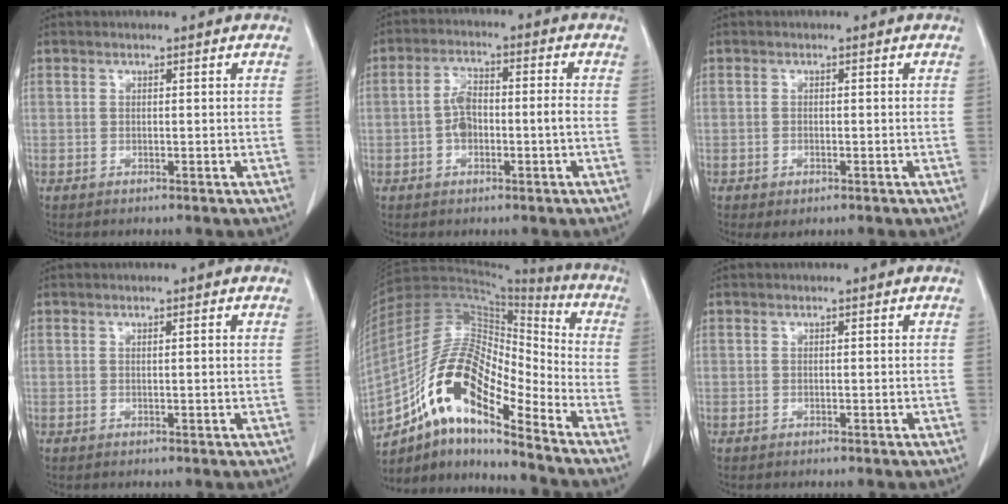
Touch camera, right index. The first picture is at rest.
{"total": 5.4, "force": [-1.2, 2.0, 4.9], "torque": [-0.105, 0.013, -0.022]}
{"total": 1.4, "force": [-0.7, 0.7, 1.0], "torque": [-0.018, -0.002, -0.003]}
{"total": 0.7, "force": [0.2, -0.1, 0.7], "torque": [-0.013, 0.001, 0.003]}
{"total": 15.9, "force": [-9.8, 4.2, 11.8], "torque": [-0.226, 0.035, -0.171]}
{"total": 0.0}